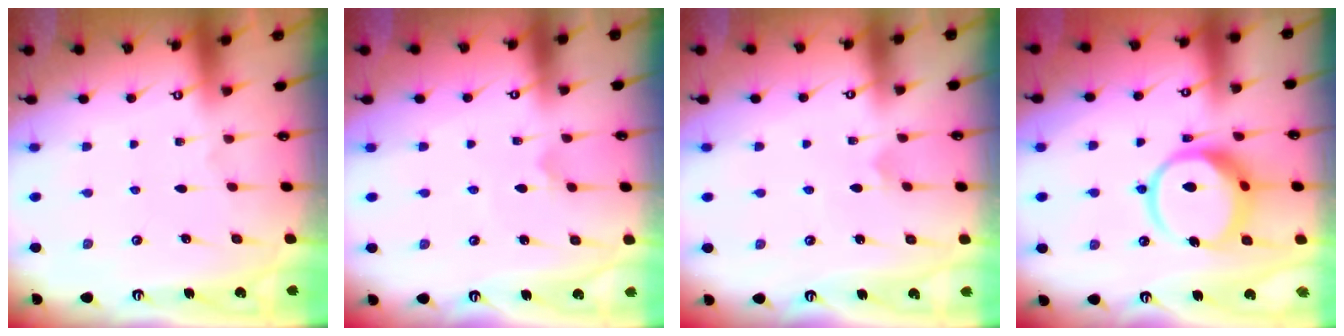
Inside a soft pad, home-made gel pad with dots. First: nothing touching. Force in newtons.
{"total": 3.5, "press": 3.5, "slide": 0.2}
{"total": 3.0, "press": 3.0, "slide": 0.2}
{"total": 13.8, "press": 13.7, "slide": 1.7}